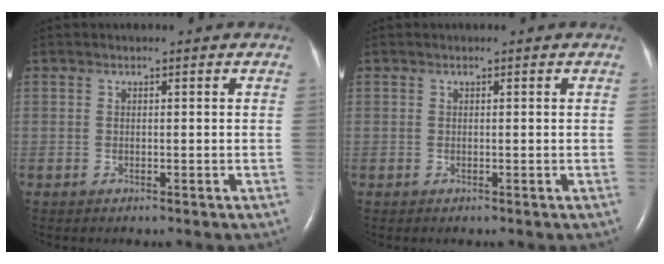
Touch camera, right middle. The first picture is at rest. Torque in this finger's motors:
{"motor_torque": [0.00, 0.00, 0.00, 0.00]}